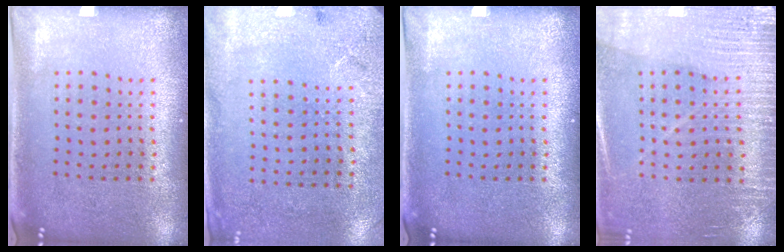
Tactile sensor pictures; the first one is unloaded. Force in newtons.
{"total": 2.7, "press": 2.2, "slide": 1.7}
{"total": 0.0}
{"total": 3.0, "press": 3.0, "slide": 0.5}